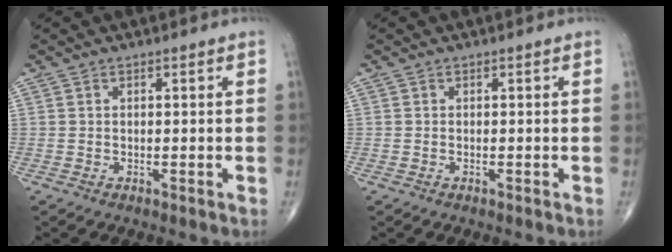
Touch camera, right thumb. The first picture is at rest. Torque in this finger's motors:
{"motor_torque": [0.50, -0.26, 0.06, -0.31, -0.04]}